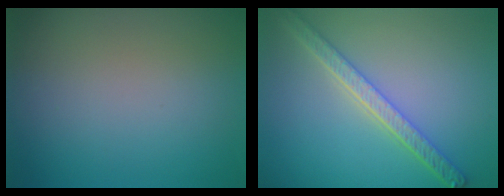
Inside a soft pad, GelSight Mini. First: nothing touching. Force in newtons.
{"total": 4.4, "press": 3.5, "slide": 2.7}